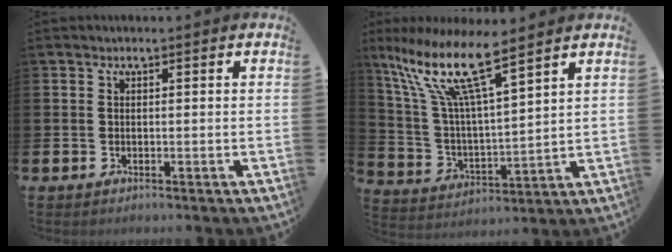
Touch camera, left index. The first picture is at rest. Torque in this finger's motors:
{"motor_torque": [1.03, -1.11, 1.05, 0.21]}